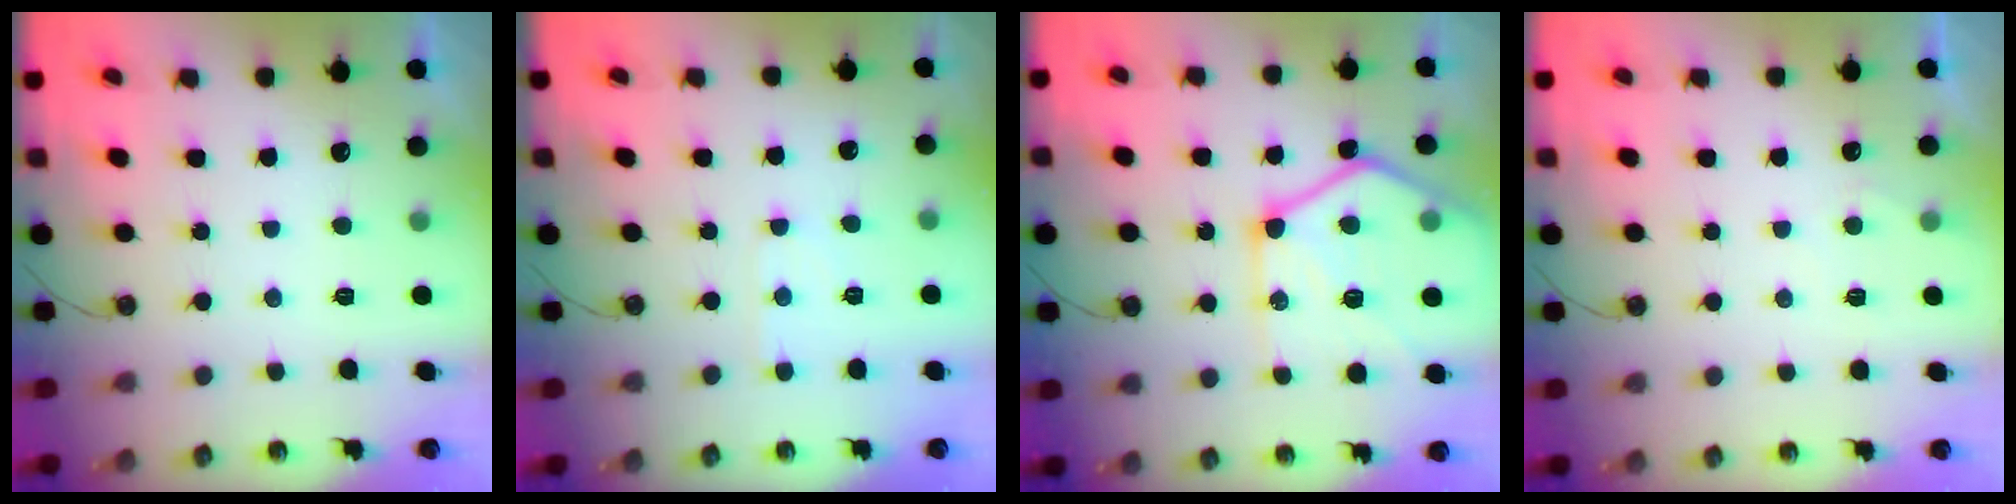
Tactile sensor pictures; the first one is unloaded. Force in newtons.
{"total": 2.5, "press": 2.5, "slide": 0.4}
{"total": 23.2, "press": 23.0, "slide": 2.3}
{"total": 3.6, "press": 3.6, "slide": 0.5}